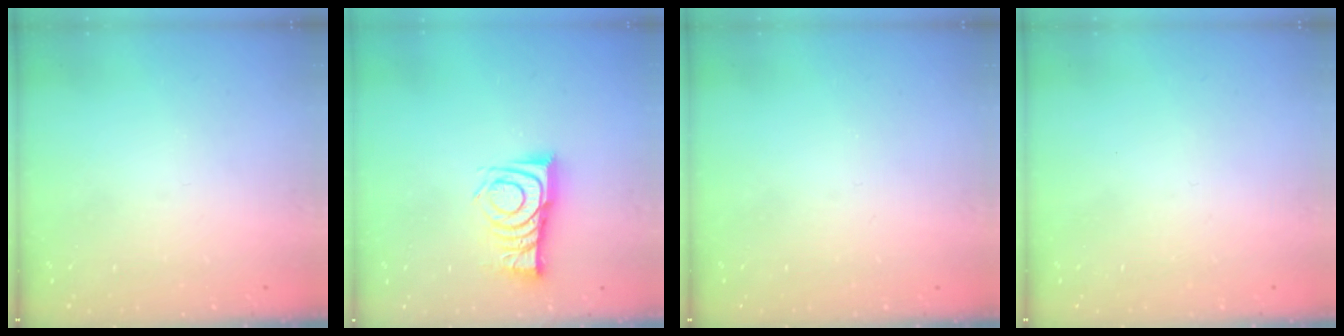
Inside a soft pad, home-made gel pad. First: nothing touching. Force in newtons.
{"total": 9.9, "press": 9.9, "slide": 0.4}
{"total": 0.0}
{"total": 1.7, "press": 1.6, "slide": 0.1}